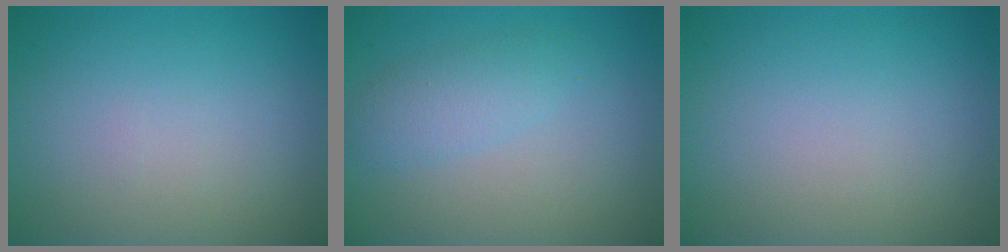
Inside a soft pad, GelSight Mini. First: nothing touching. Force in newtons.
{"total": 2.4, "press": 2.4, "slide": 0.1}
{"total": 0.0}